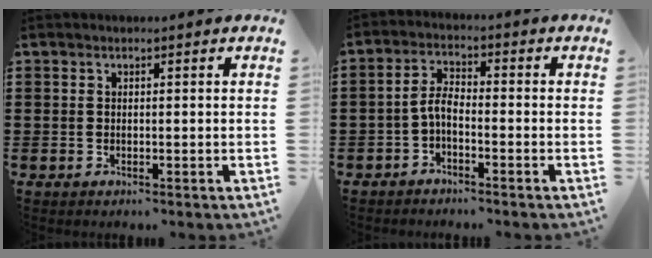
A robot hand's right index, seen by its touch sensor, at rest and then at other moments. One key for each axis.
{"total": 3.4, "fx": -1.4, "fy": 1.1, "fz": 2.9, "tx": -0.075, "ty": 0.002, "tz": -0.033}